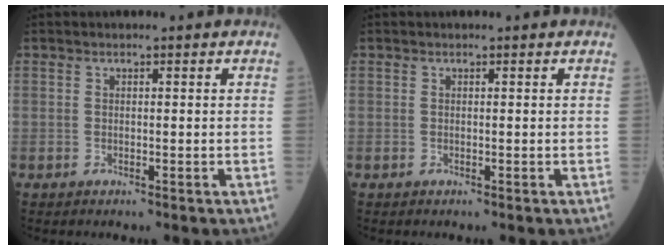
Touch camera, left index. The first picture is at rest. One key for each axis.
{"total": 0.0}